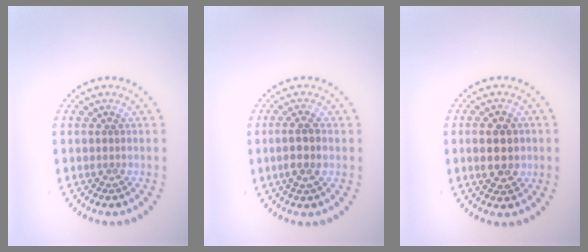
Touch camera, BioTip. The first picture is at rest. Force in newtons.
{"total": 2.4, "press": 2.3, "slide": 0.9}
{"total": 4.4, "press": 4.4, "slide": 0.2}